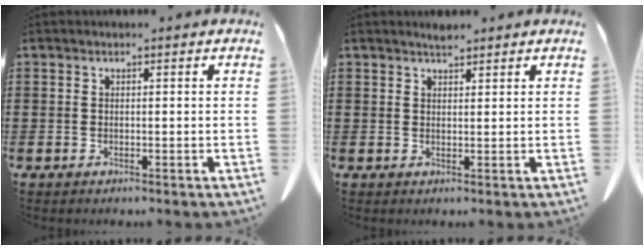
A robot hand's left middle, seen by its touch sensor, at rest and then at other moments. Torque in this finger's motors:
{"motor_torque": [0.26, 0.26, 0.01, 0.02]}